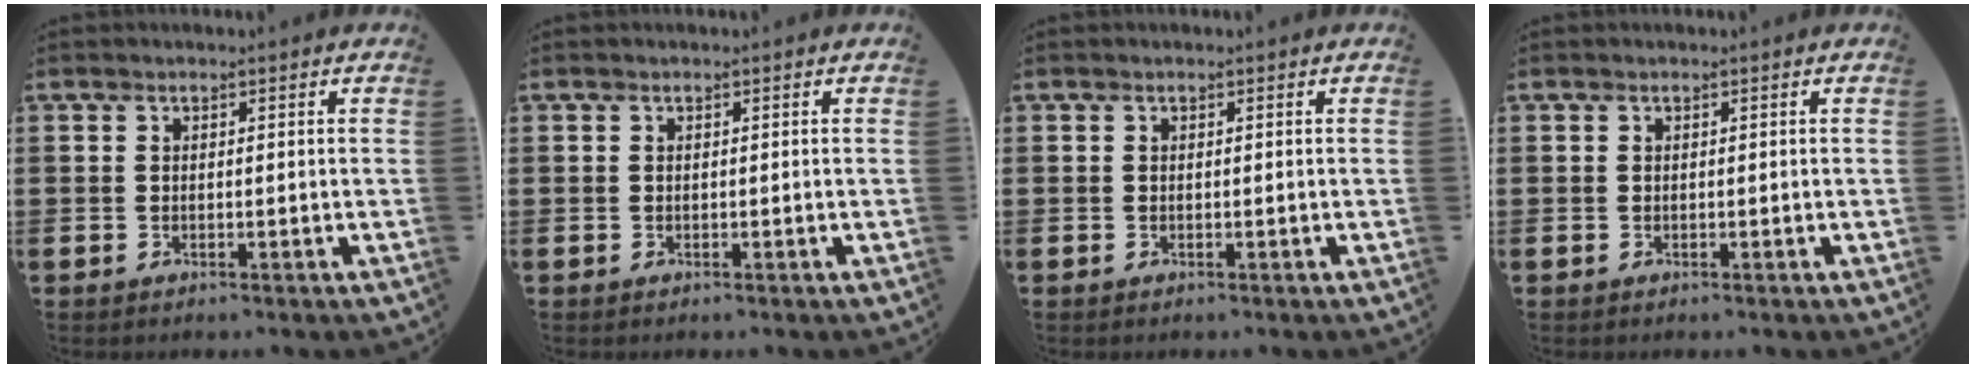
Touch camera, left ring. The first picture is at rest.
{"total": 0.0}
{"total": 0.0}
{"total": 0.0}